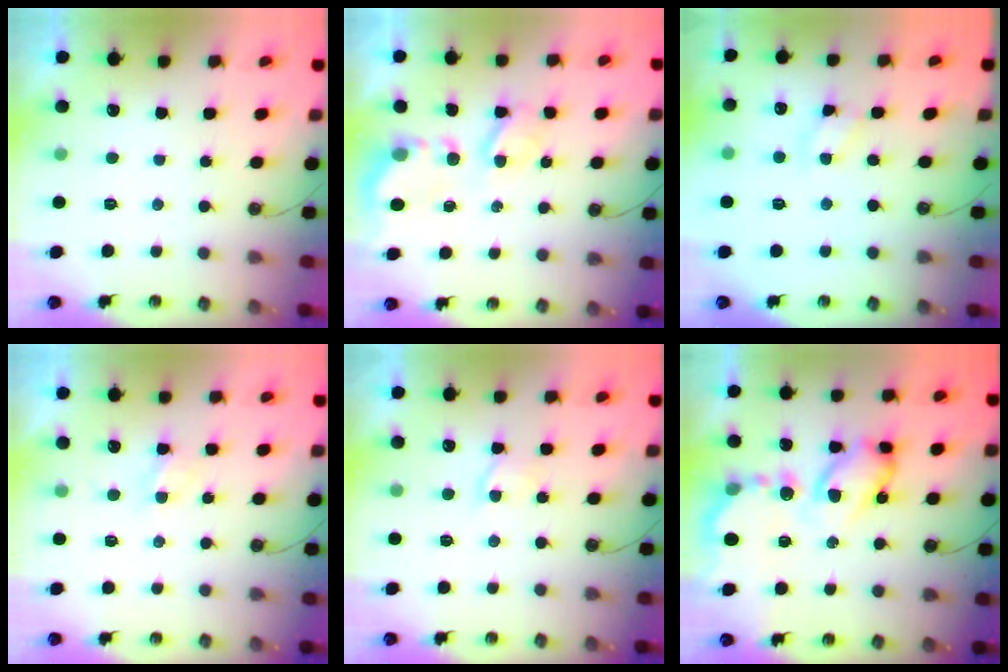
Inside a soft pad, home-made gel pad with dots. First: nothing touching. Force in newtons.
{"total": 5.3, "press": 5.3, "slide": 0.3}
{"total": 4.4, "press": 4.3, "slide": 0.5}
{"total": 2.8, "press": 2.8, "slide": 0.2}
{"total": 2.1, "press": 2.1, "slide": 0.4}
{"total": 15.3, "press": 15.3, "slide": 1.3}